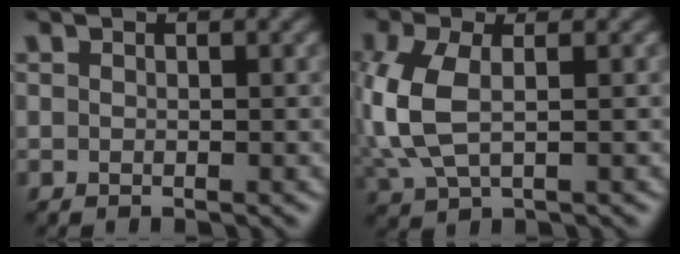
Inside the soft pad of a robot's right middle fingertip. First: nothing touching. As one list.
[{"total": 6.0, "force": [0.1, 3.3, 5.0], "torque": [-0.141, 0.001, 0.002]}]